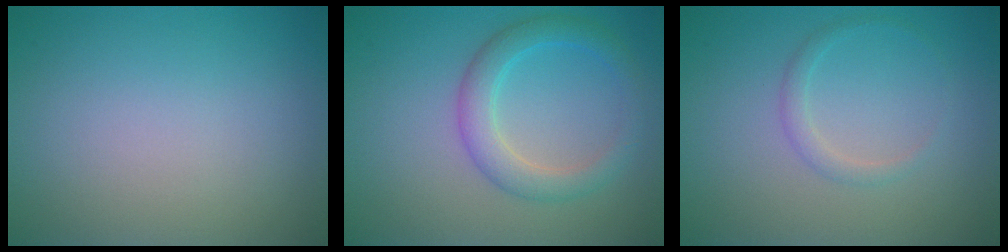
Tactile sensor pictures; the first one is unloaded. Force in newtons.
{"total": 3.4, "press": 3.4, "slide": 0.1}
{"total": 1.2, "press": 1.2, "slide": 0.2}